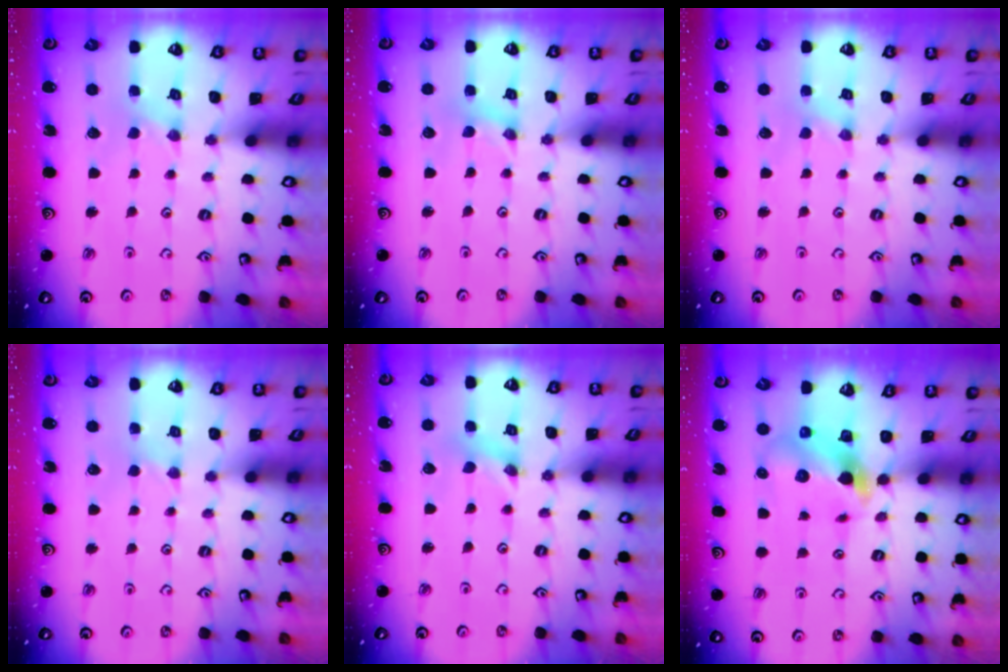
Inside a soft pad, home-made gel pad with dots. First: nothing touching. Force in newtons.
{"total": 0.7, "press": 0.7, "slide": 0.1}
{"total": 0.5, "press": 0.5, "slide": 0.2}
{"total": 1.2, "press": 1.1, "slide": 0.3}
{"total": 1.2, "press": 1.2, "slide": 0.3}
{"total": 7.0, "press": 6.9, "slide": 1.0}